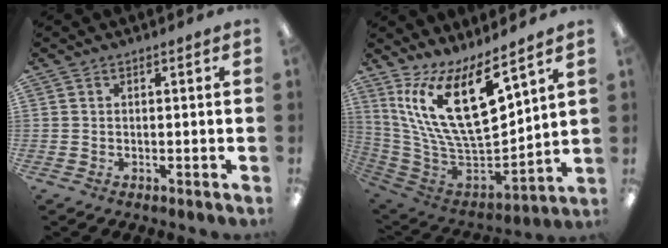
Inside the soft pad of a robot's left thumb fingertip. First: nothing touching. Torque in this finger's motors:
{"motor_torque": [0.38, 0.55, 1.60, -1.17, 0.21]}